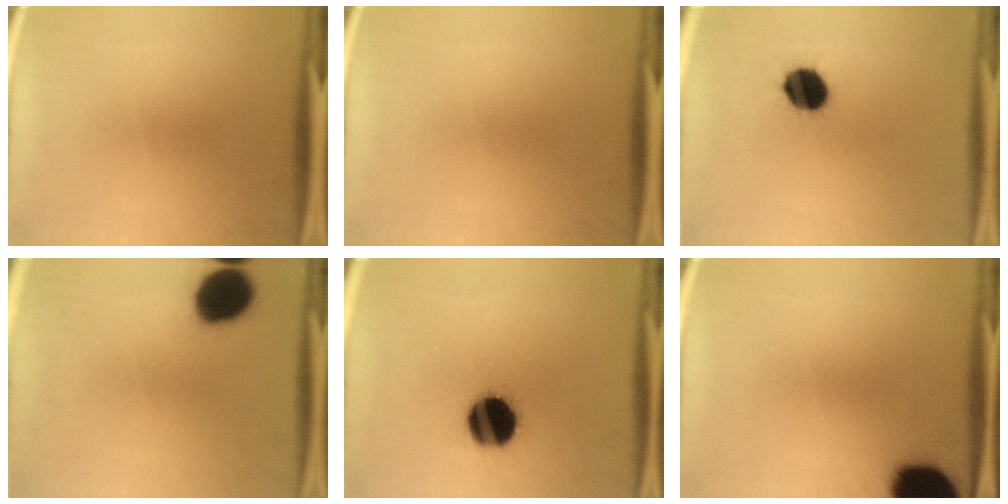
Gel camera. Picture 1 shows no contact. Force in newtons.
{"total": 0.0}
{"total": 10.8}
{"total": 12.7}
{"total": 16.2}
{"total": 17.2}